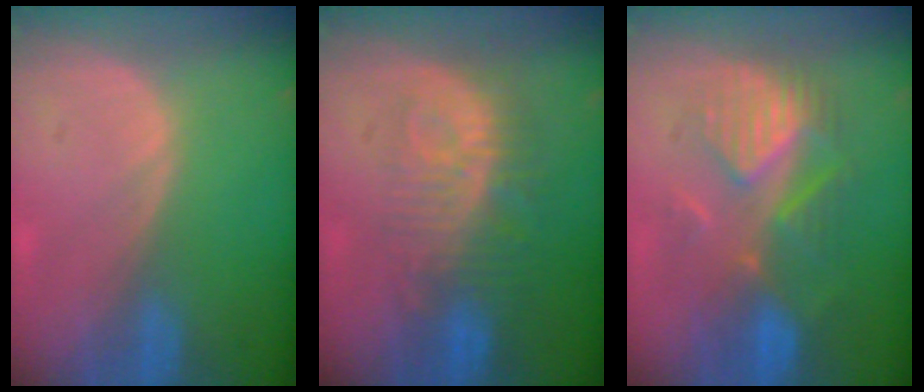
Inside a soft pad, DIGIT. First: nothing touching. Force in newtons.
{"total": 9.7, "press": 8.7, "slide": 4.1}
{"total": 8.5, "press": 8.5, "slide": 0.8}